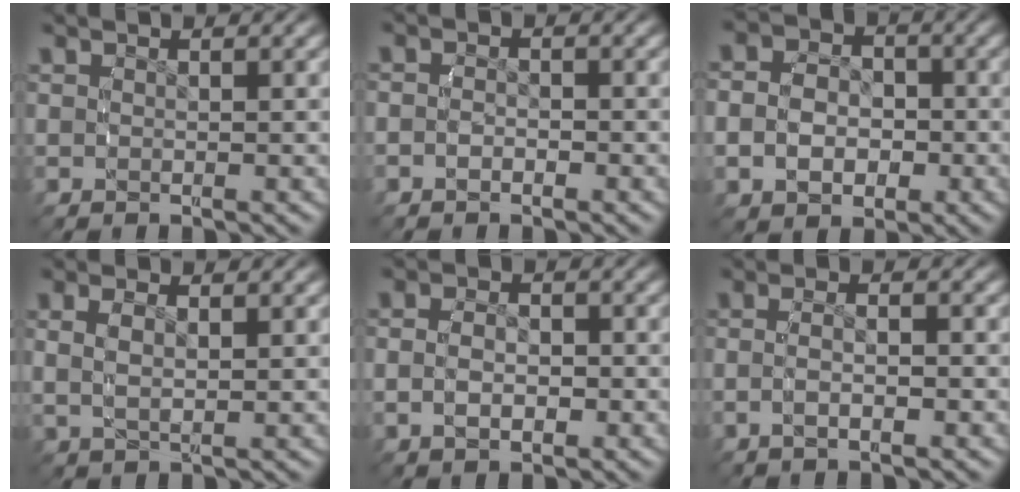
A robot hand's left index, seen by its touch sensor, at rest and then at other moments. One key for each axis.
{"total": 1.9, "fx": -0.9, "fy": 1.5, "fz": 0.7, "tx": -0.026, "ty": 0.001, "tz": -0.020}
{"total": 7.3, "fx": -1.4, "fy": 6.3, "fz": 3.4, "tx": -0.070, "ty": -0.009, "tz": -0.031}
{"total": 2.9, "fx": 0.7, "fy": 1.6, "fz": 2.2, "tx": -0.053, "ty": 0.004, "tz": 0.015}
{"total": 3.4, "fx": -0.7, "fy": 2.4, "fz": 2.3, "tx": -0.048, "ty": 0.004, "tz": -0.014}
{"total": 2.7, "fx": -0.9, "fy": 0.9, "fz": 2.4, "tx": -0.048, "ty": 0.005, "tz": -0.017}